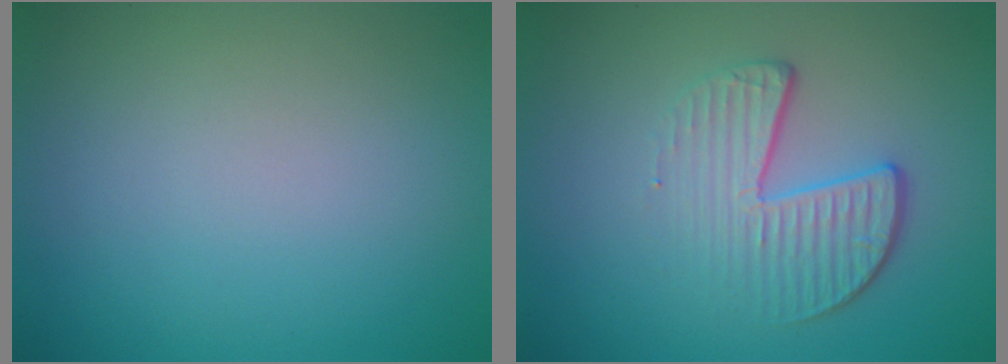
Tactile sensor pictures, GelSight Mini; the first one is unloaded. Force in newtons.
{"total": 4.2, "press": 2.9, "slide": 3.0}